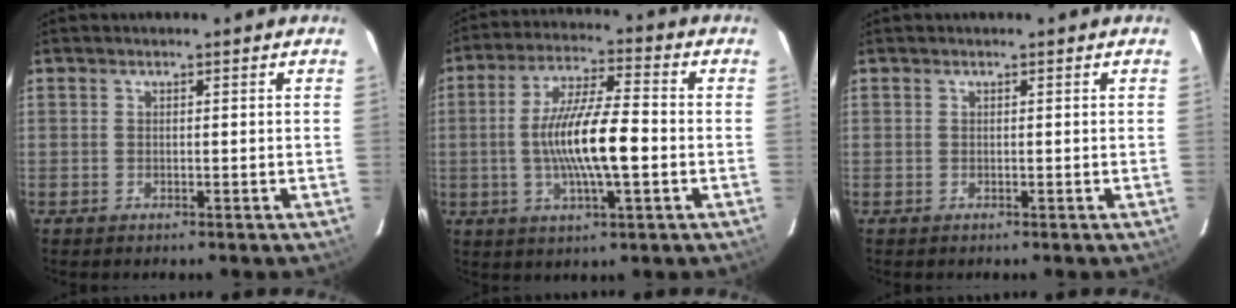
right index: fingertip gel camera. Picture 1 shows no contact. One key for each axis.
{"total": 13.0, "fx": -1.9, "fy": 2.5, "fz": 12.6, "tx": -0.236, "ty": 0.000, "tz": -0.035}
{"total": 0.0}